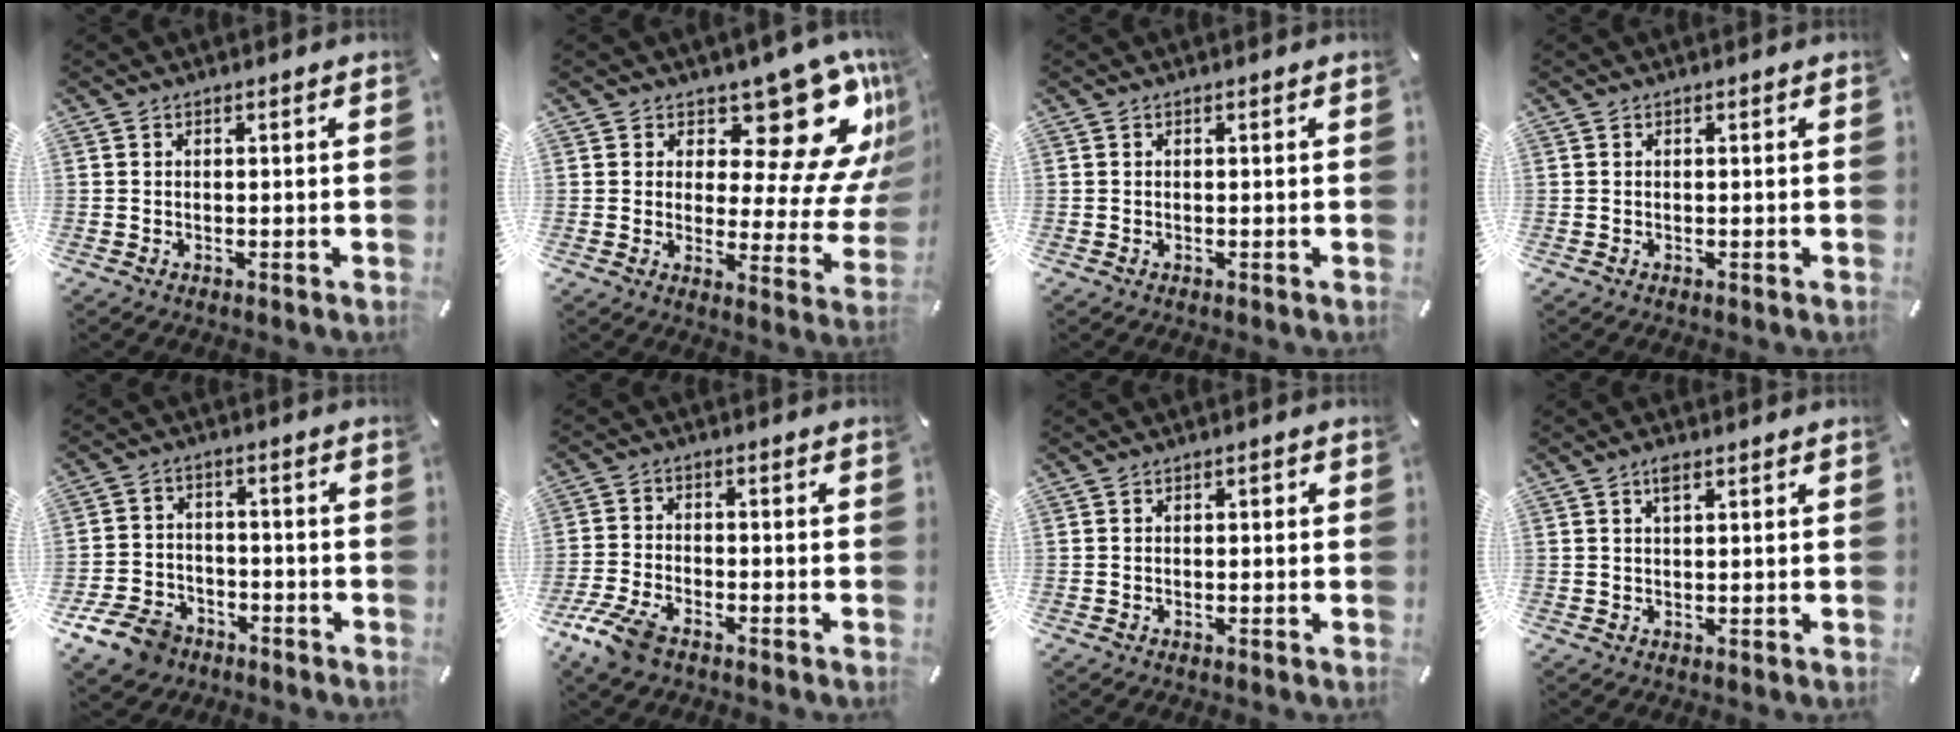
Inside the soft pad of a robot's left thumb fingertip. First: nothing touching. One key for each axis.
{"total": 18.0, "fx": 10.4, "fy": 8.7, "fz": 11.8, "tx": -0.130, "ty": -0.100, "tz": 0.171}
{"total": 0.0}
{"total": 0.0}
{"total": 10.0, "fx": -6.9, "fy": 6.4, "fz": 3.5, "tx": -0.069, "ty": 0.047, "tz": -0.127}
{"total": 7.5, "fx": -5.0, "fy": 3.5, "fz": 4.3, "tx": -0.109, "ty": 0.011, "tz": -0.099}
{"total": 1.0, "fx": -0.3, "fy": 0.5, "fz": 0.7, "tx": -0.015, "ty": 0.004, "tz": -0.008}
{"total": 2.2, "fx": 1.0, "fy": 0.7, "fz": 1.7, "tx": -0.039, "ty": 0.003, "tz": 0.017}